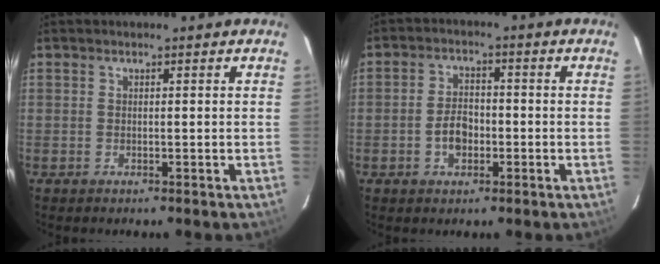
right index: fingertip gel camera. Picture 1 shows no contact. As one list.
[{"total": 5.0, "force": [-1.6, 3.3, 3.4], "torque": [-0.068, 0.009, -0.024]}]